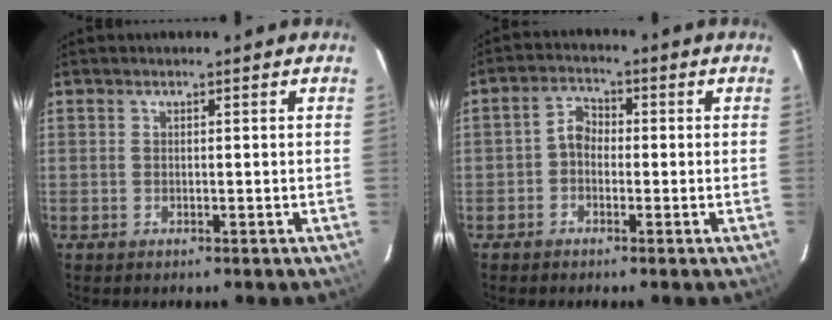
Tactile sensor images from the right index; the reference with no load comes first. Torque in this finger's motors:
{"motor_torque": [0.51, -0.17, 0.21, 0.05]}